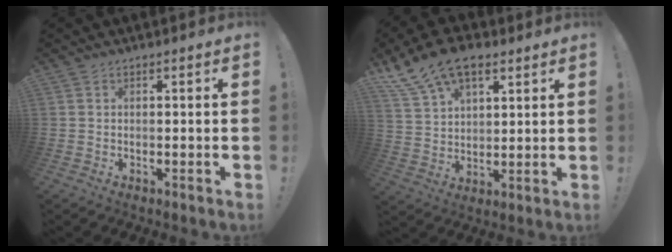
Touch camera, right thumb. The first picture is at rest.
{"total": 13.8, "force": [9.0, 7.4, 7.3], "torque": [-0.129, -0.045, 0.171]}